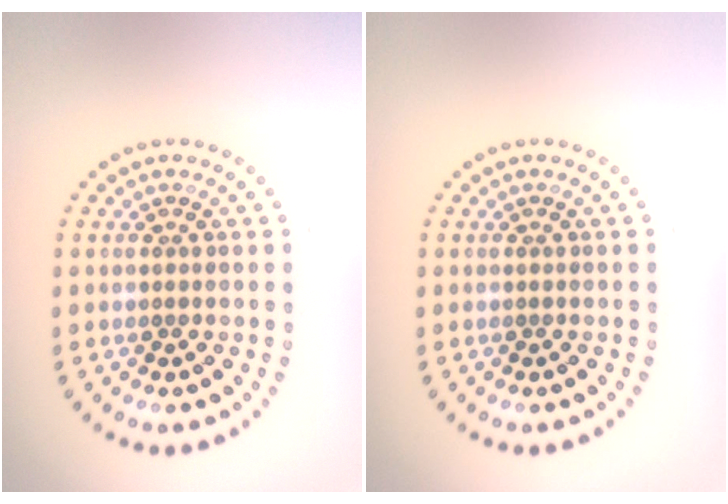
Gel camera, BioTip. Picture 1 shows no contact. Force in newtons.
{"total": 0.0}